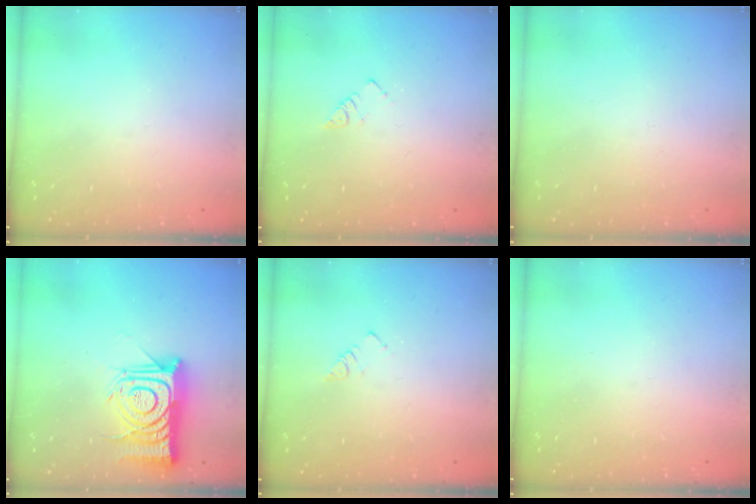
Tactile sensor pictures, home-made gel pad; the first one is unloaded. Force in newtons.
{"total": 2.3, "press": 2.3, "slide": 0.4}
{"total": 1.7, "press": 1.7, "slide": 0.2}
{"total": 16.2, "press": 16.1, "slide": 1.2}
{"total": 3.0, "press": 2.9, "slide": 0.4}
{"total": 0.0}